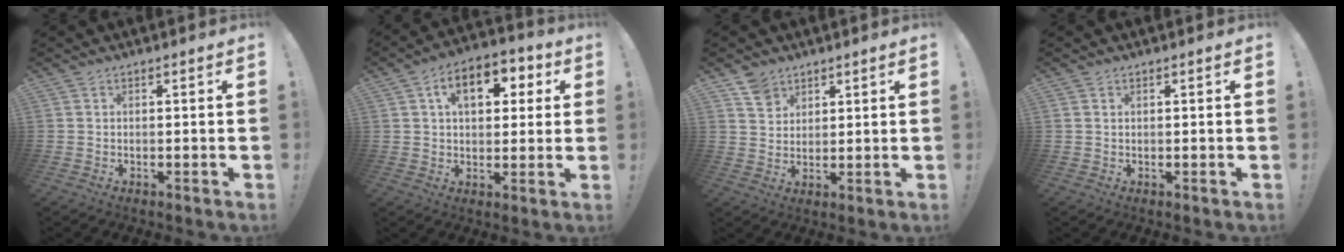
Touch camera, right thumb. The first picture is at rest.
{"total": 11.9, "force": [3.7, 7.4, 8.5], "torque": [-0.123, 0.006, 0.061]}
{"total": 5.9, "force": [4.0, 4.0, 1.5], "torque": [-0.024, -0.018, 0.078]}
{"total": 0.6, "force": [0.4, 0.4, 0.1], "torque": [-0.002, 0.000, 0.007]}